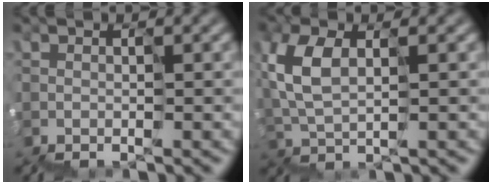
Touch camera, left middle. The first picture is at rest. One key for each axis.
{"total": 3.5, "fx": 1.4, "fy": 1.6, "fz": 2.7, "tx": -0.096, "ty": 0.020, "tz": 0.023}